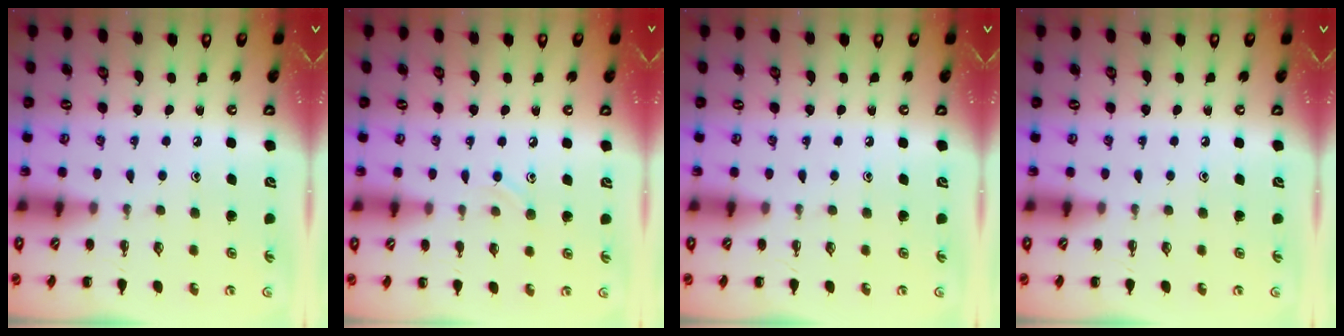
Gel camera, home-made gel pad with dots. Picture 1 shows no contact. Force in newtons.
{"total": 6.0, "press": 5.7, "slide": 2.0}
{"total": 0.0}
{"total": 0.0}